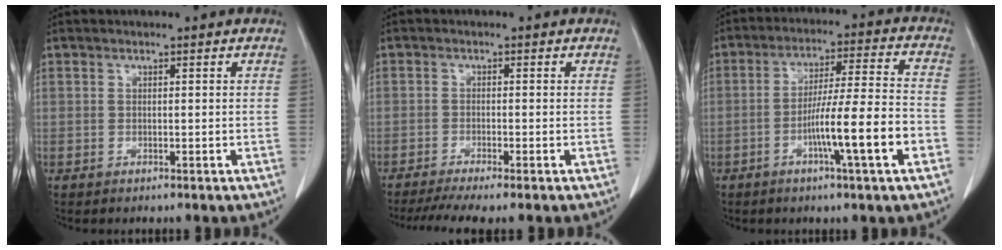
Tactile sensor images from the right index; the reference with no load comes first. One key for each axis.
{"total": 5.8, "fx": -4.7, "fy": -0.3, "fz": 3.4, "tx": -0.051, "ty": -0.010, "tz": -0.074}
{"total": 11.8, "fx": -4.3, "fy": -0.4, "fz": 11.0, "tx": -0.184, "ty": 0.003, "tz": -0.070}